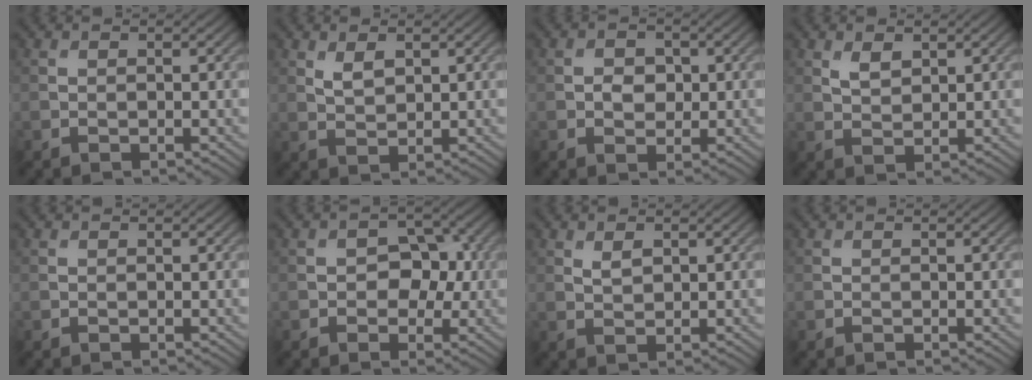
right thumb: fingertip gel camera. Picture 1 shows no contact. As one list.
[{"total": 2.4, "force": [1.2, 1.2, 1.6], "torque": [-0.038, -0.004, 0.030]}, {"total": 2.2, "force": [0.0, 1.8, 1.3], "torque": [-0.023, -0.002, -0.005]}, {"total": 2.2, "force": [1.3, 1.2, 1.4], "torque": [-0.031, -0.003, 0.029]}, {"total": 0.0}, {"total": 4.5, "force": [-0.4, 3.3, 3.0], "torque": [-0.037, -0.003, -0.016]}, {"total": 1.7, "force": [0.9, 0.9, 1.2], "torque": [-0.027, -0.002, 0.020]}, {"total": 0.0}]